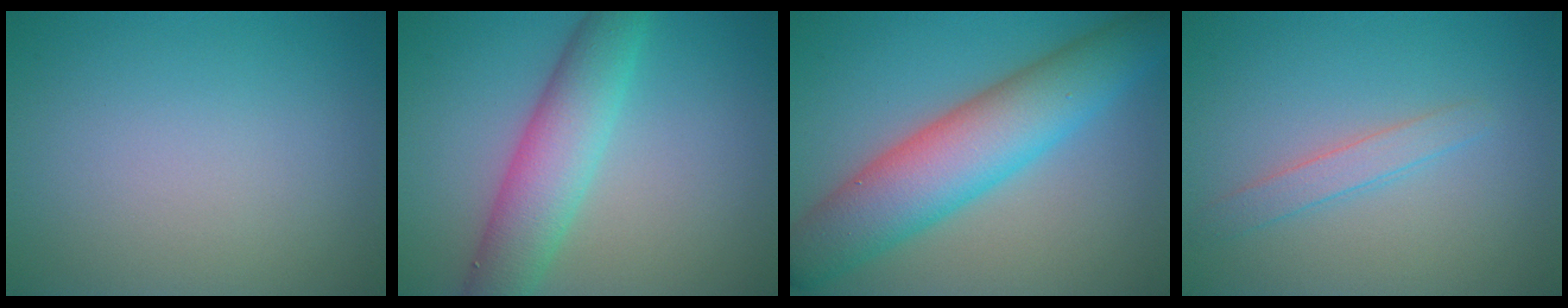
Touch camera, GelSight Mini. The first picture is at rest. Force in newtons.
{"total": 5.8, "press": 5.7, "slide": 0.3}
{"total": 9.0, "press": 9.0, "slide": 0.3}
{"total": 1.8, "press": 1.8, "slide": 0.1}